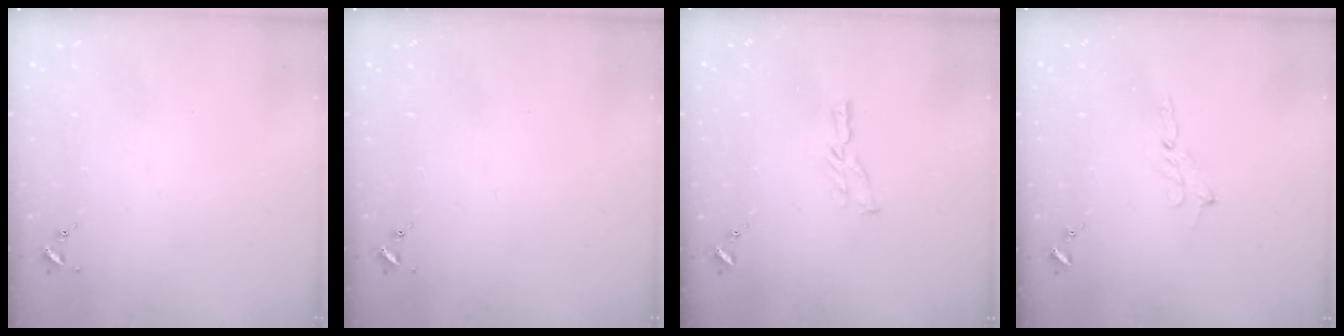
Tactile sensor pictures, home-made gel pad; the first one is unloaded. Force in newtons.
{"total": 0.0}
{"total": 6.2, "press": 6.2, "slide": 0.5}
{"total": 2.3, "press": 2.3, "slide": 0.2}